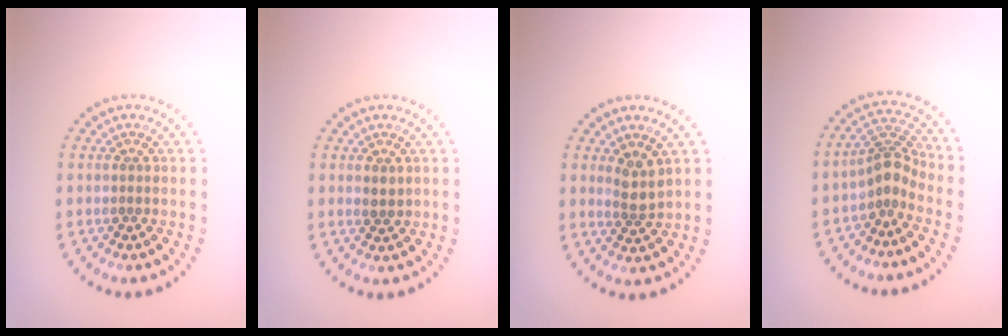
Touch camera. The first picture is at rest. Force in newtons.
{"total": 1.0, "press": 1.0, "slide": 0.2}
{"total": 2.1, "press": 1.8, "slide": 1.2}
{"total": 2.8, "press": 2.0, "slide": 2.0}